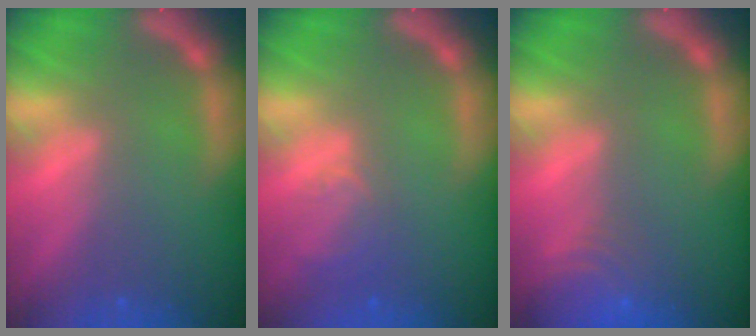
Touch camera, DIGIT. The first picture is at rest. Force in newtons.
{"total": 2.5}
{"total": 5.0}